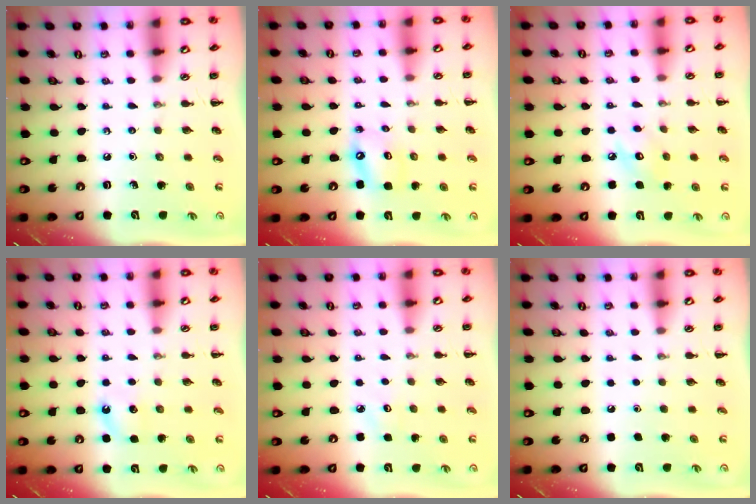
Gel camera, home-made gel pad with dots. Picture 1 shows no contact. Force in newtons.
{"total": 7.2, "press": 7.0, "slide": 1.6}
{"total": 6.1, "press": 6.0, "slide": 0.9}
{"total": 4.0, "press": 3.7, "slide": 1.5}
{"total": 3.6, "press": 3.5, "slide": 0.8}
{"total": 1.6, "press": 1.6, "slide": 0.1}